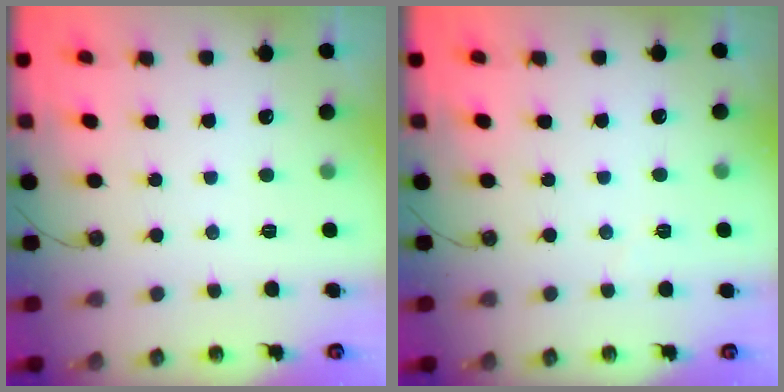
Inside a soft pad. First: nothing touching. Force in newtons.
{"total": 3.7, "press": 2.4, "slide": 2.7}